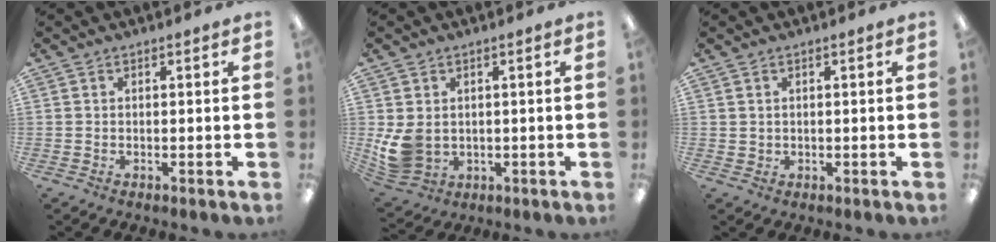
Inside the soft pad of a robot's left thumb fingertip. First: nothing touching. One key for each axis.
{"total": 8.7, "fx": 0.3, "fy": 7.2, "fz": 5.0, "tx": -0.112, "ty": 0.004, "tz": 0.012}
{"total": 2.1, "fx": 0.5, "fy": 2.1, "fz": 0.2, "tx": 0.003, "ty": -0.001, "tz": 0.007}